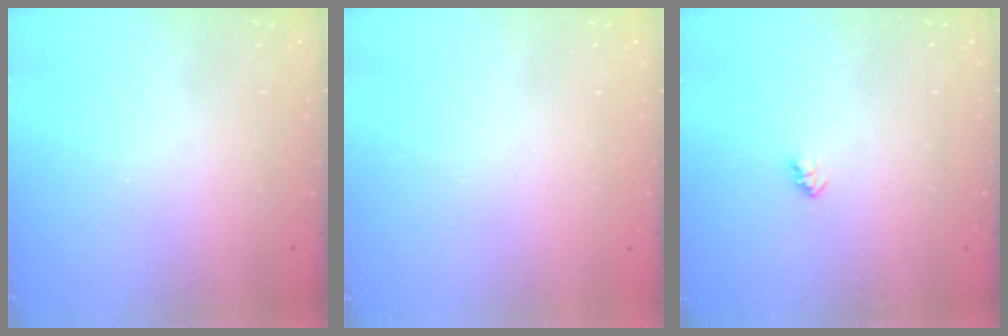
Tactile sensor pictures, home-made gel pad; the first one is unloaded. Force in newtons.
{"total": 0.0}
{"total": 2.4, "press": 2.4, "slide": 0.4}